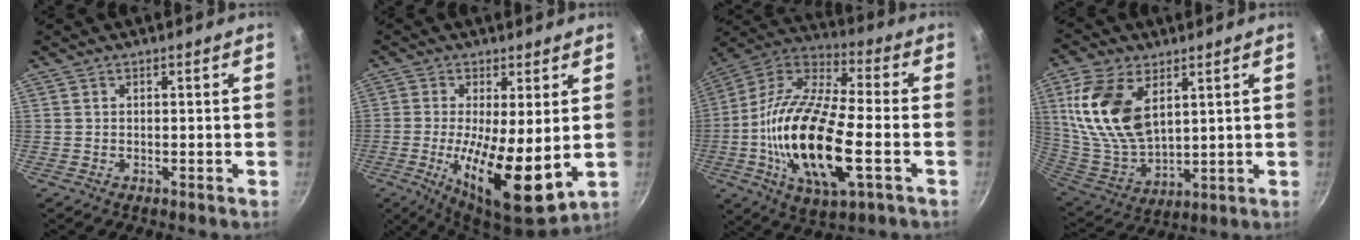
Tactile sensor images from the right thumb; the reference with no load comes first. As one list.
[{"total": 14.5, "force": [-1.1, 4.5, 13.7], "torque": [-0.232, -0.020, -0.012]}, {"total": 23.6, "force": [-4.6, 9.1, 21.3], "torque": [-0.416, 0.022, -0.100]}, {"total": 17.7, "force": [6.3, 10.2, 13.0], "torque": [-0.248, -0.032, 0.135]}]